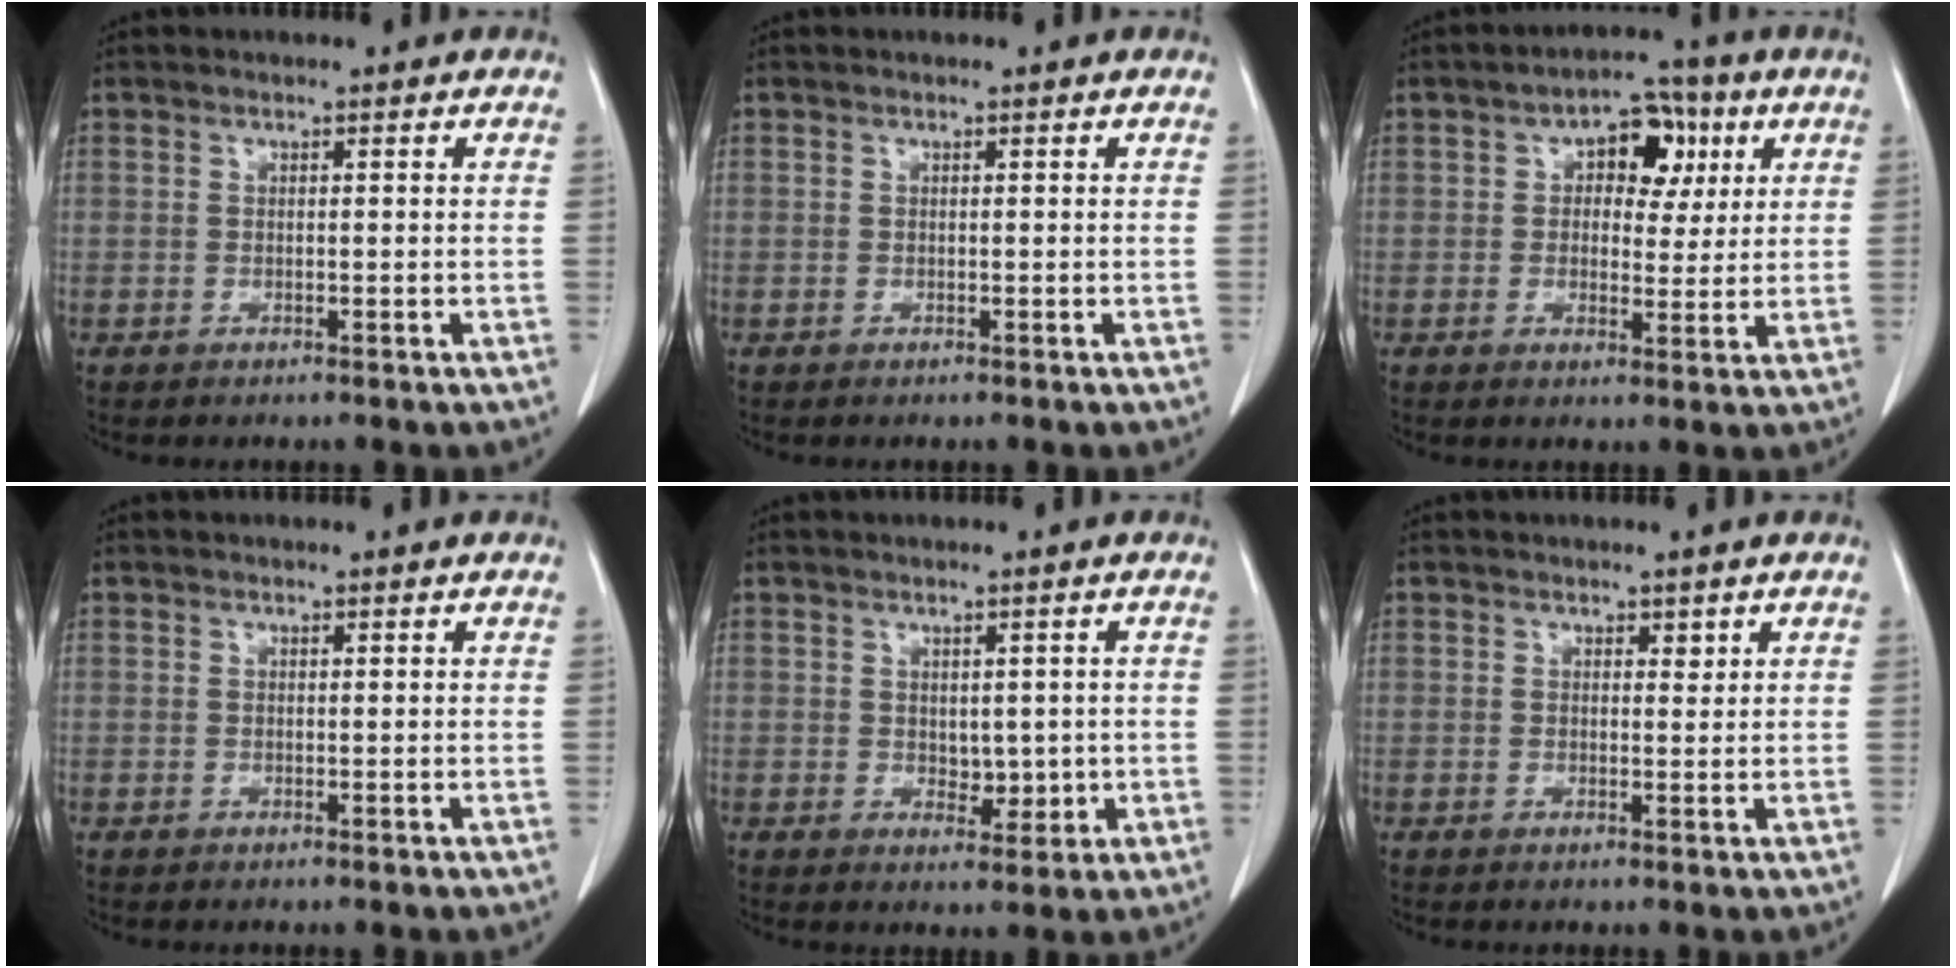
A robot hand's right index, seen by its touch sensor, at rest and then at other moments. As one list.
[{"total": 0.0}, {"total": 7.6, "force": [2.4, 4.4, 5.6], "torque": [-0.071, 0.024, 0.034]}, {"total": 0.0}, {"total": 3.3, "force": [-0.1, 2.1, 2.6], "torque": [-0.027, -0.004, 0.008]}, {"total": 1.1, "force": [0.7, 0.6, 0.6], "torque": [-0.005, -0.005, 0.009]}]